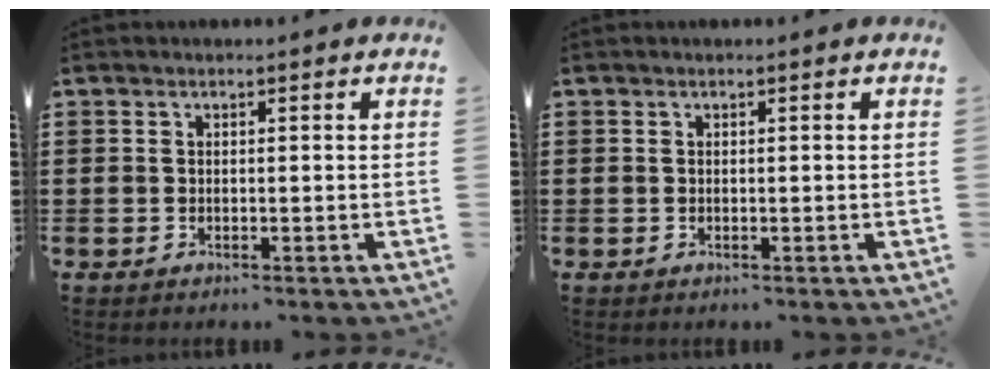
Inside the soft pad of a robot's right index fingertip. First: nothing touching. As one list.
[{"total": 0.0}]